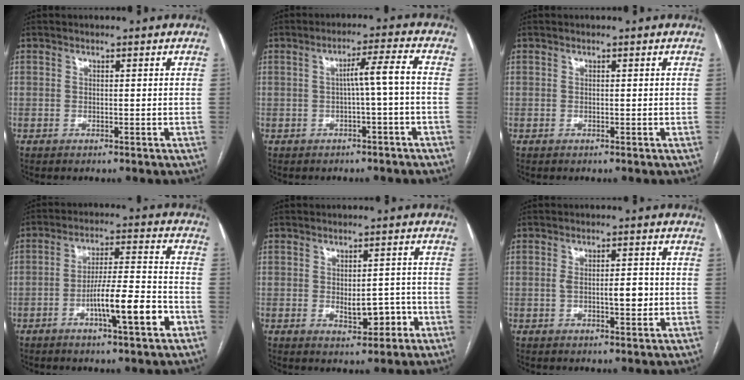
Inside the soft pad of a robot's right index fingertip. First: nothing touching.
{"total": 4.5, "force": [-0.7, -0.6, 4.4], "torque": [-0.068, 0.015, -0.009]}
{"total": 0.0}
{"total": 11.2, "force": [-4.6, 0.8, 10.2], "torque": [-0.164, 0.005, -0.073]}
{"total": 4.9, "force": [-1.4, 2.3, 4.0], "torque": [-0.053, 0.005, -0.011]}
{"total": 4.7, "force": [-0.4, 1.5, 4.4], "torque": [-0.074, 0.003, -0.002]}